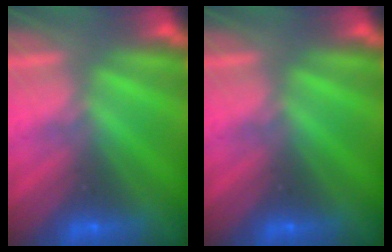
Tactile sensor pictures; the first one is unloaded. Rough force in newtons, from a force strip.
{"total": 0.0}